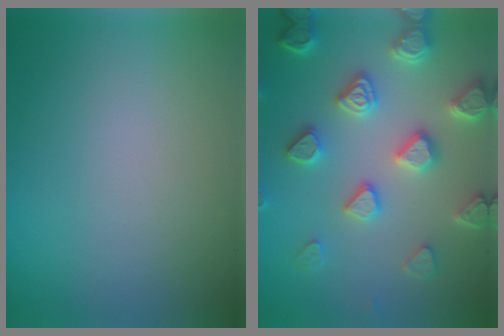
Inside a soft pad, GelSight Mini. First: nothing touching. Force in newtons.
{"total": 5.0, "press": 4.7, "slide": 1.6}